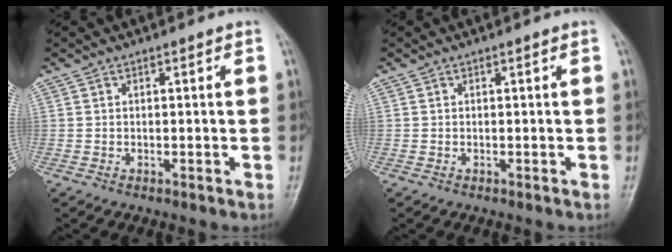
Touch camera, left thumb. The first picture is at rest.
{"total": 0.0}